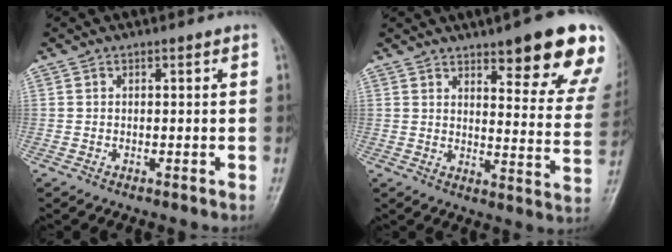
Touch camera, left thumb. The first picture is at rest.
{"total": 18.8, "force": [12.1, 4.5, 13.7], "torque": [-0.139, -0.057, 0.149]}